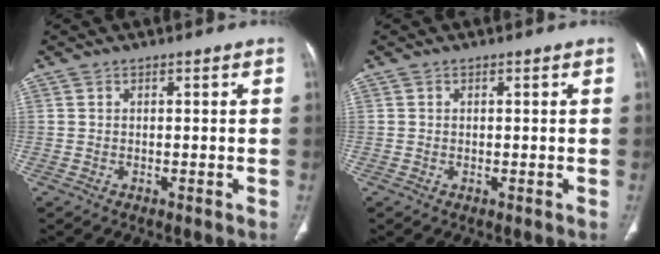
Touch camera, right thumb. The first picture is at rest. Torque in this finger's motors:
{"motor_torque": [-0.45, -0.45, -0.27, 0.66, -0.09]}